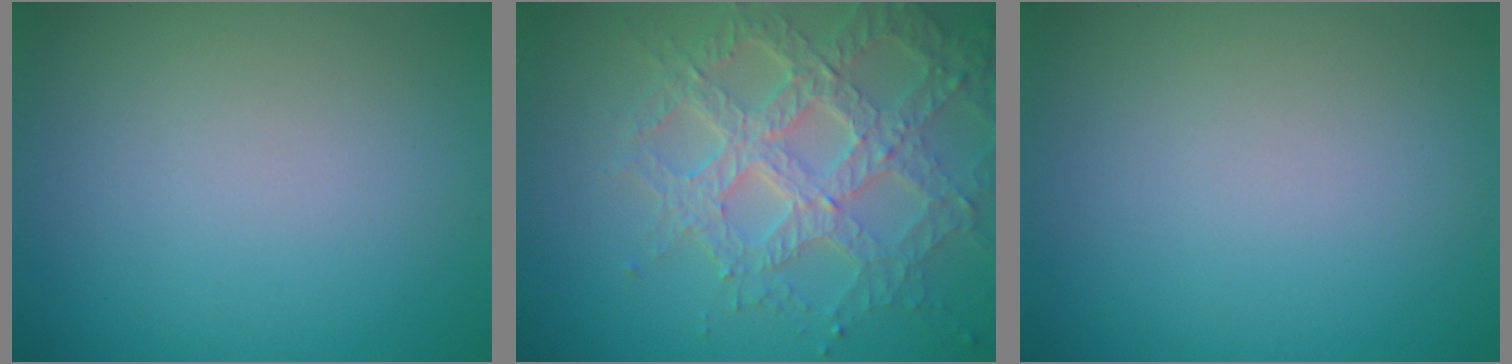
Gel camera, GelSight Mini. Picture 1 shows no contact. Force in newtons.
{"total": 7.0, "press": 5.2, "slide": 4.7}
{"total": 0.0}